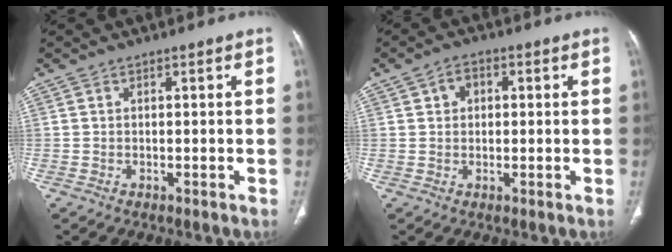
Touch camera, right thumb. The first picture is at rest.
{"total": 3.5, "force": [0.9, 2.7, 2.0], "torque": [-0.019, 0.007, 0.014]}